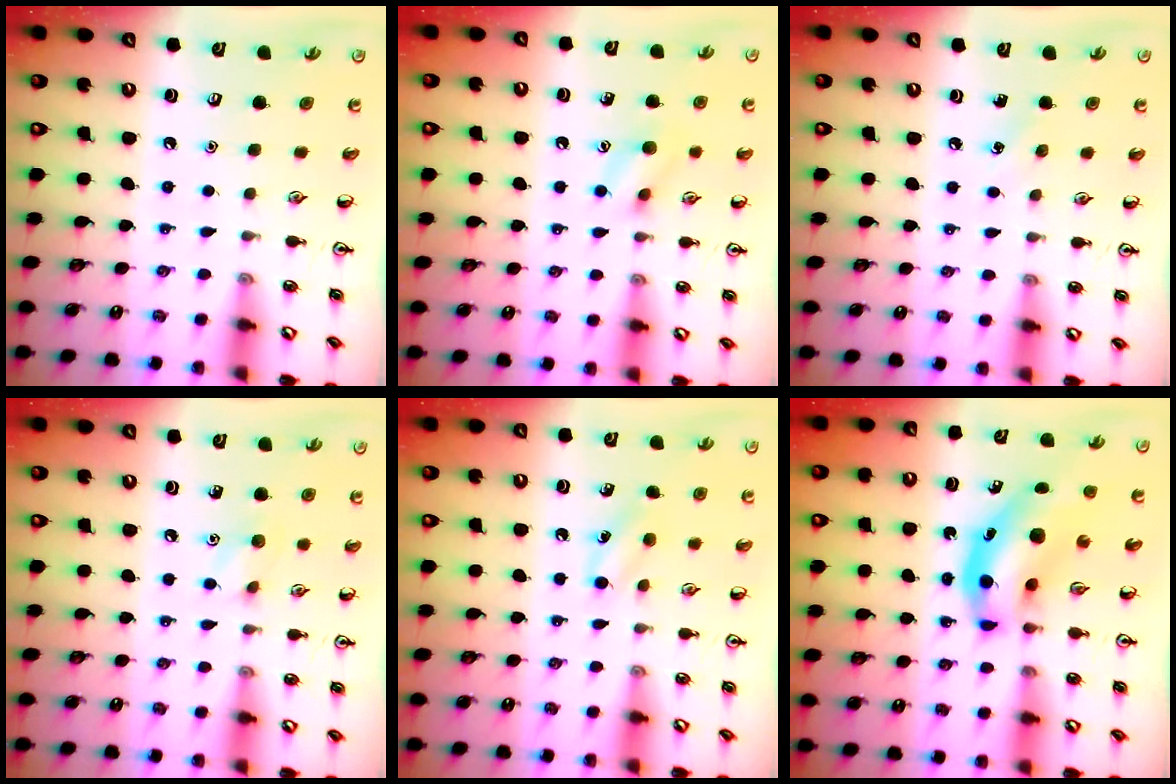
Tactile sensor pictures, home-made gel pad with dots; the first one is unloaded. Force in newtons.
{"total": 7.7, "press": 7.6, "slide": 1.0}
{"total": 4.2, "press": 3.9, "slide": 1.5}
{"total": 6.1, "press": 6.0, "slide": 1.1}
{"total": 7.1, "press": 6.8, "slide": 2.0}
{"total": 9.7, "press": 9.3, "slide": 2.7}